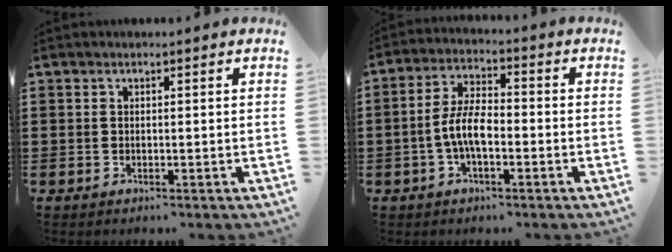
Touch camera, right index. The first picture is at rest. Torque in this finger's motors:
{"motor_torque": [1.45, -0.69, 0.76, 0.21]}